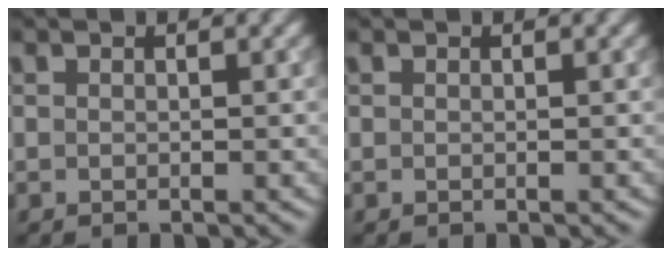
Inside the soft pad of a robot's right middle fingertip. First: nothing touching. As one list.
[{"total": 0.0}]